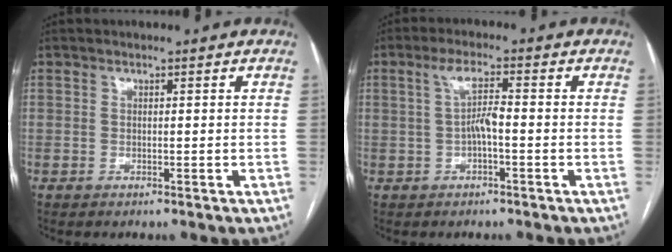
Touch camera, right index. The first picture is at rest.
{"total": 3.8, "force": [-0.2, 0.5, 3.8], "torque": [-0.071, 0.010, 0.000]}